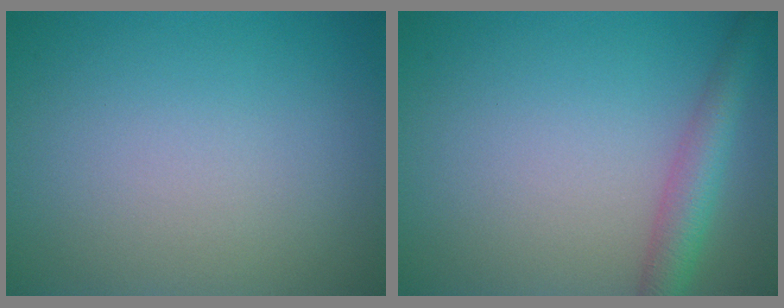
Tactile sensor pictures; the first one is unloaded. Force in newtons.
{"total": 3.5, "press": 3.5, "slide": 0.2}